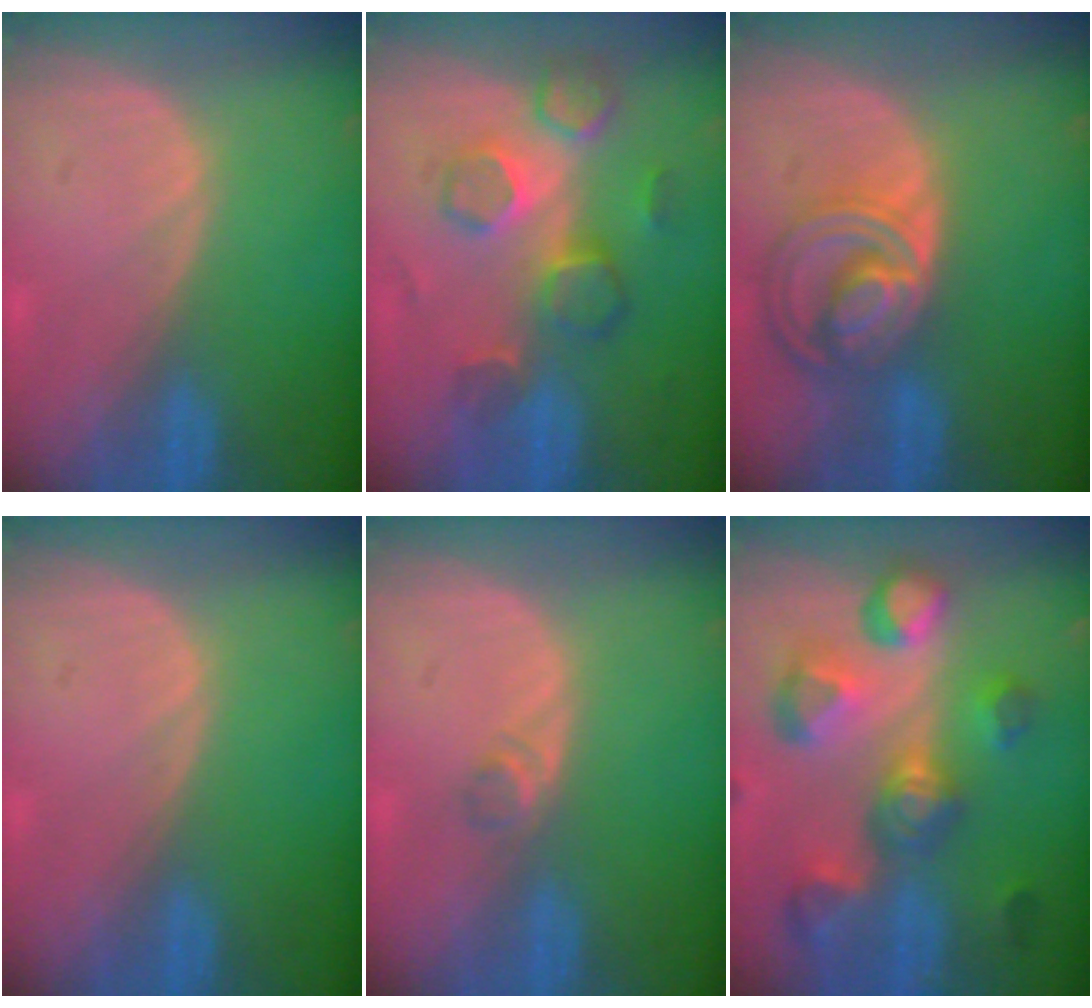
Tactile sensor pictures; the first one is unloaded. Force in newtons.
{"total": 8.8, "press": 7.6, "slide": 4.4}
{"total": 8.6, "press": 7.4, "slide": 4.4}
{"total": 0.0}
{"total": 1.6, "press": 1.4, "slide": 0.8}
{"total": 11.1, "press": 9.9, "slide": 5.1}